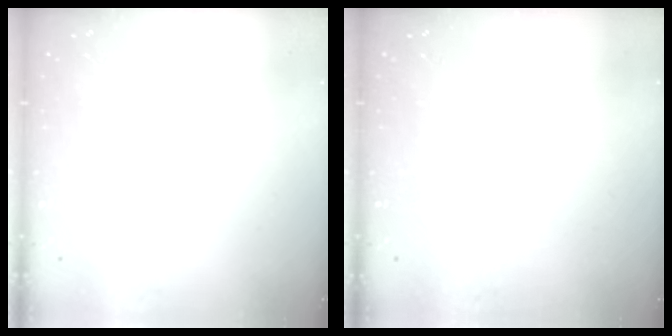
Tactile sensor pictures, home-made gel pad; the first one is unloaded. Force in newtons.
{"total": 0.0}